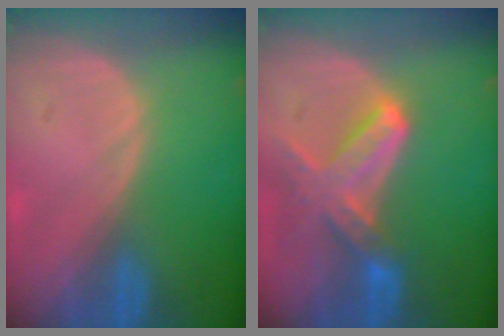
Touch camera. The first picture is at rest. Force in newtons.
{"total": 7.7, "press": 6.8, "slide": 3.5}